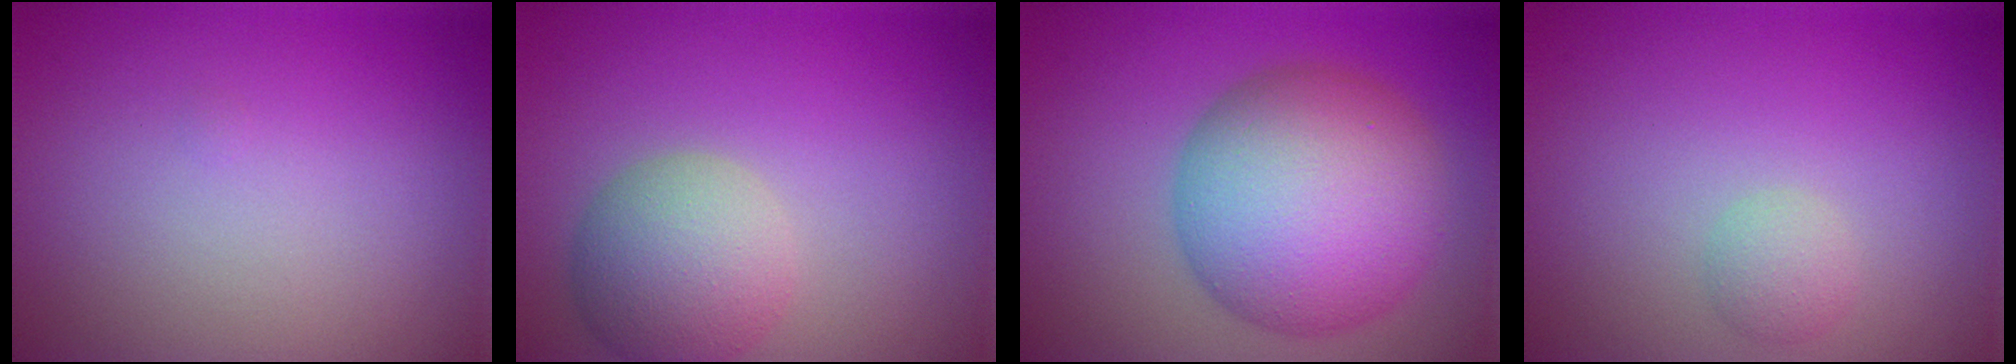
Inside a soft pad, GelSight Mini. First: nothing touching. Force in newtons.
{"total": 4.8, "press": 4.8, "slide": 0.3}
{"total": 11.5, "press": 11.5, "slide": 0.2}
{"total": 1.4, "press": 1.4, "slide": 0.1}